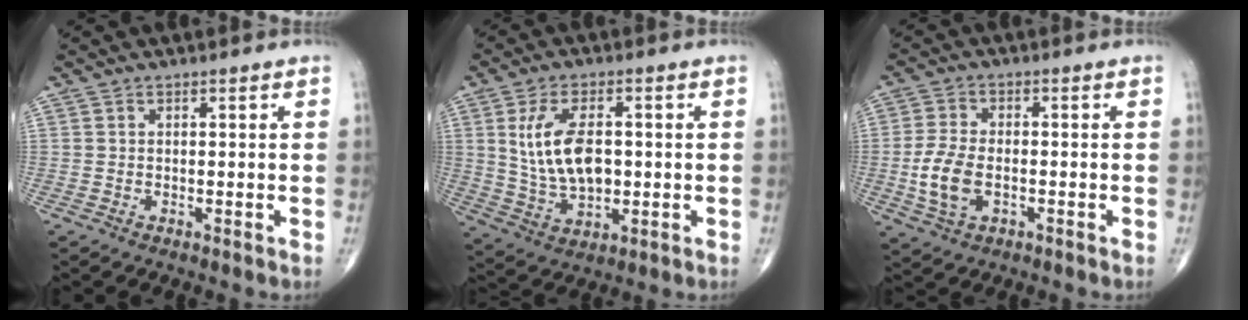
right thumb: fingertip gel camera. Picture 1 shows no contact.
{"total": 11.7, "force": [1.4, 6.5, 9.7], "torque": [-0.176, -0.006, 0.035]}
{"total": 7.7, "force": [-1.7, 4.4, 6.1], "torque": [-0.129, 0.006, -0.031]}